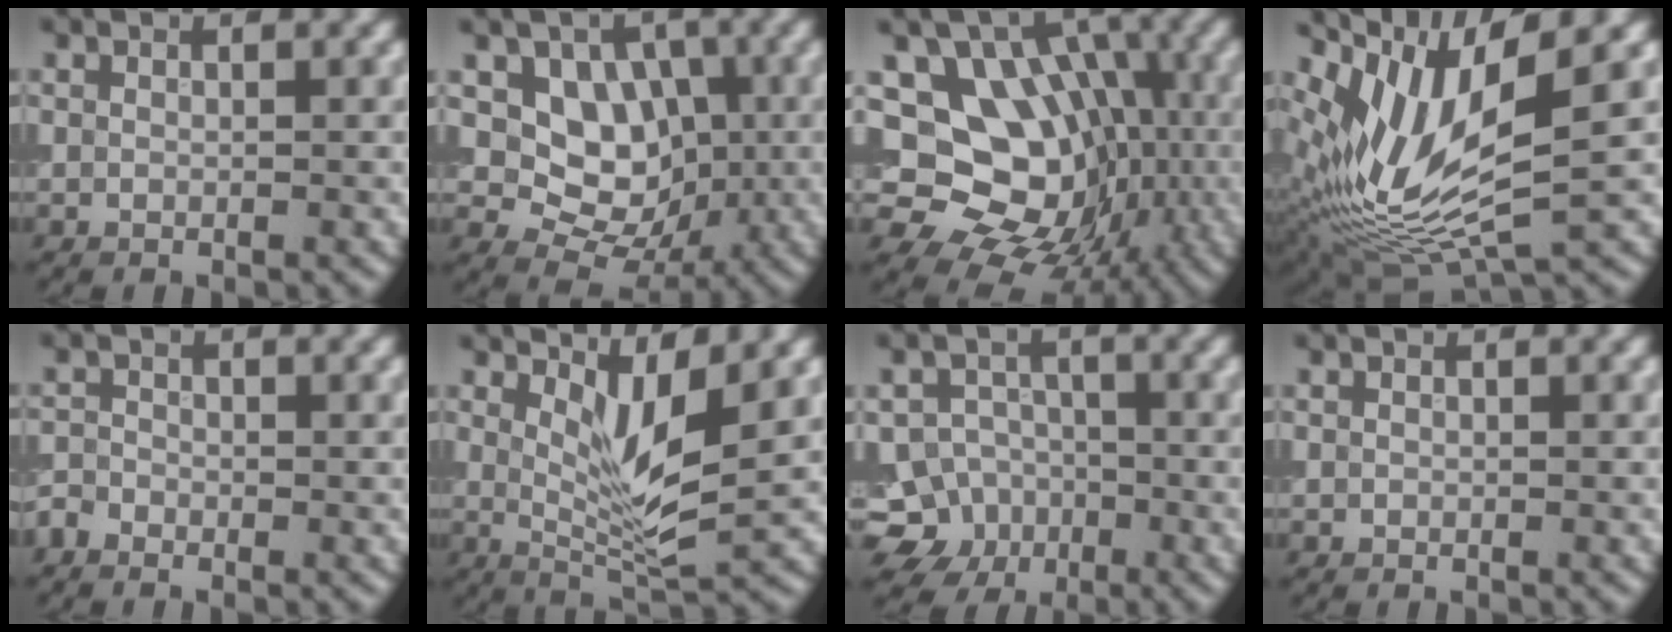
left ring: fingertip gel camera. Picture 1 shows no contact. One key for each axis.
{"total": 6.0, "fx": 0.6, "fy": 4.8, "fz": 3.5, "tx": -0.045, "ty": -0.005, "tz": 0.004}
{"total": 13.0, "fx": -0.6, "fy": 10.7, "fz": 7.4, "tx": -0.102, "ty": 0.004, "tz": -0.018}
{"total": 10.4, "fx": 2.7, "fy": 3.4, "fz": 9.4, "tx": -0.205, "ty": -0.008, "tz": 0.051}
{"total": 1.3, "fx": -1.1, "fy": 0.6, "fz": 0.3, "tx": -0.009, "ty": 0.003, "tz": -0.028}
{"total": 4.5, "fx": 1.5, "fy": 1.1, "fz": 4.1, "tx": -0.078, "ty": -0.010, "tz": 0.032}
{"total": 8.6, "fx": -4.6, "fy": 7.1, "fz": 1.5, "tx": -0.010, "ty": -0.015, "tz": -0.097}
{"total": 0.0}